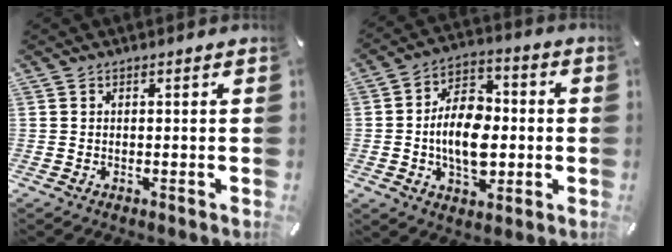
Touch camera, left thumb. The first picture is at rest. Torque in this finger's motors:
{"motor_torque": [0.30, 0.94, 1.29, -0.03, 0.15]}